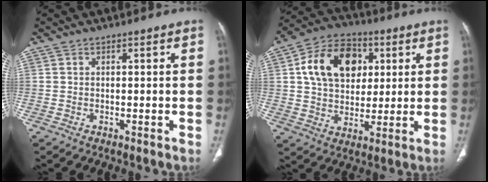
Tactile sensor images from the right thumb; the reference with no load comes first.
{"total": 16.2, "force": [4.2, 12.0, 10.1], "torque": [-0.141, 0.006, 0.066]}